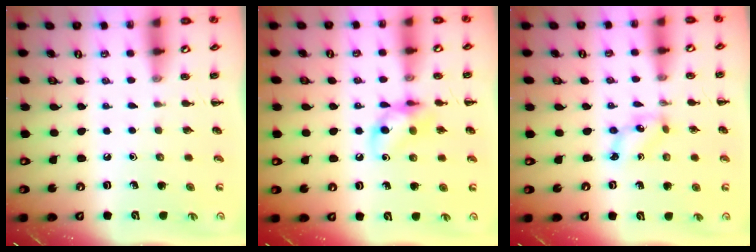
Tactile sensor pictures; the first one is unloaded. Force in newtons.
{"total": 10.1, "press": 10.1, "slide": 1.0}
{"total": 2.5, "press": 2.5, "slide": 0.6}